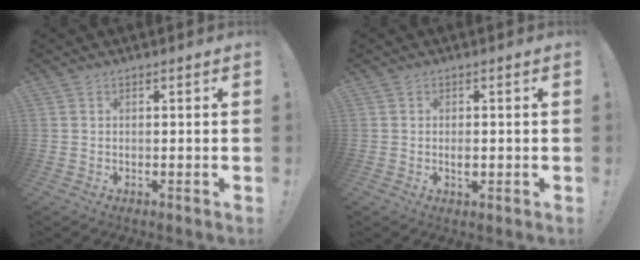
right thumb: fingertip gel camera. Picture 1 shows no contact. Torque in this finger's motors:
{"motor_torque": [0.42, 0.28, 0.08, 0.04, 0.00]}